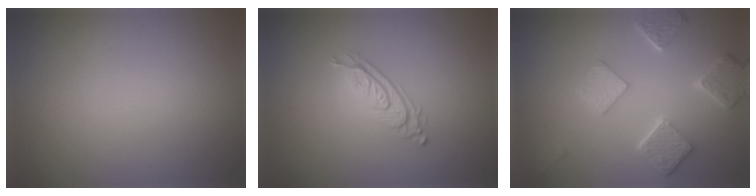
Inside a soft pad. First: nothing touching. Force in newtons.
{"total": 2.8, "press": 2.1, "slide": 1.9}
{"total": 4.8, "press": 3.9, "slide": 2.9}